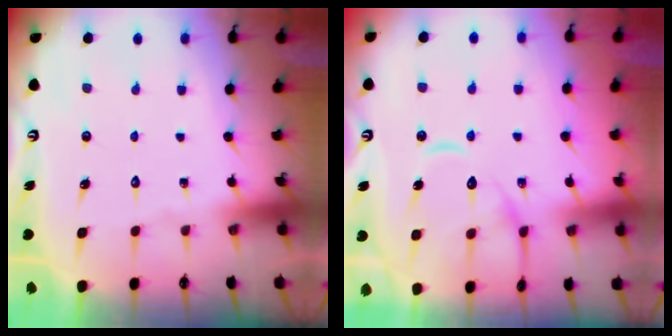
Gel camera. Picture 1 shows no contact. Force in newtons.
{"total": 11.6, "press": 11.5, "slide": 1.2}